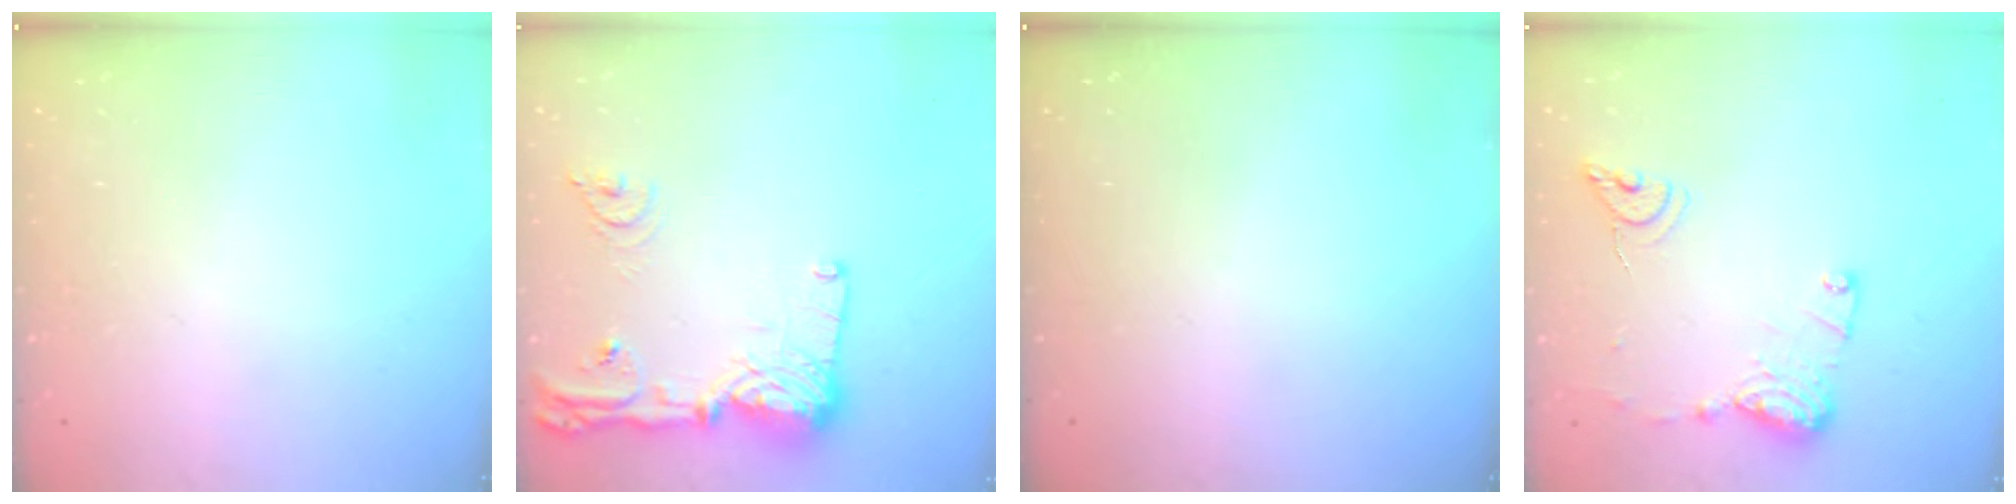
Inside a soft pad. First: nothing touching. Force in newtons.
{"total": 16.7, "press": 16.6, "slide": 1.9}
{"total": 0.0}
{"total": 12.2, "press": 12.2, "slide": 1.0}